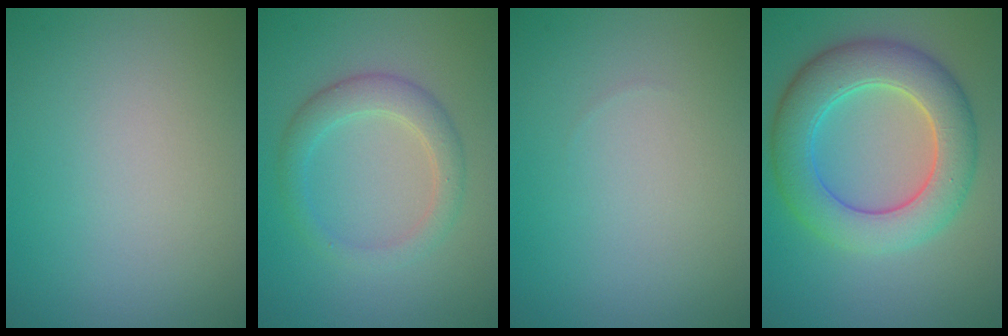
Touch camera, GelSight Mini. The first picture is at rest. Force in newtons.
{"total": 3.0, "press": 3.0, "slide": 0.1}
{"total": 0.0}
{"total": 7.6, "press": 7.6, "slide": 0.1}